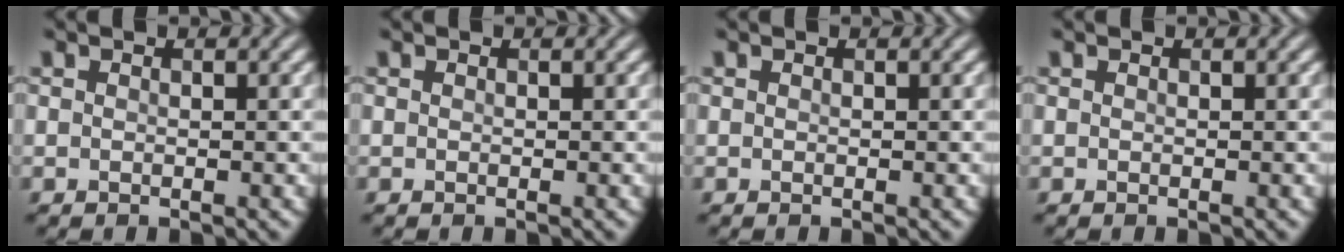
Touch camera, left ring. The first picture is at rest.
{"total": 0.0}
{"total": 0.0}
{"total": 0.0}